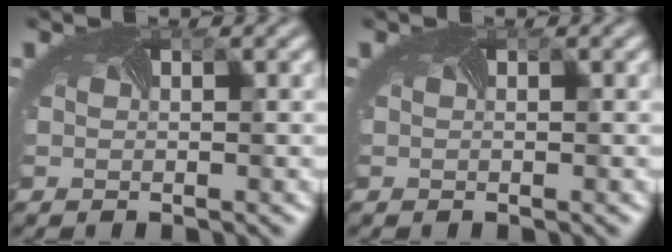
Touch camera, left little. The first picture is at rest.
{"total": 0.0}